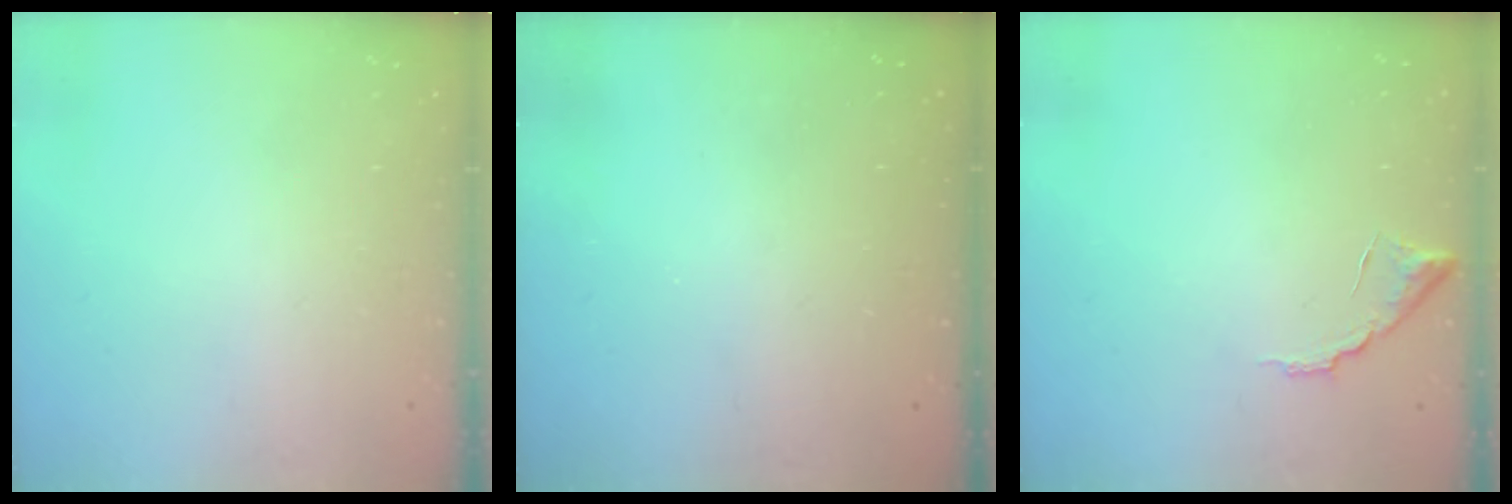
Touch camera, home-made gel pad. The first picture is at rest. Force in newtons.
{"total": 3.2, "press": 3.2, "slide": 0.1}
{"total": 7.3, "press": 7.3, "slide": 0.3}